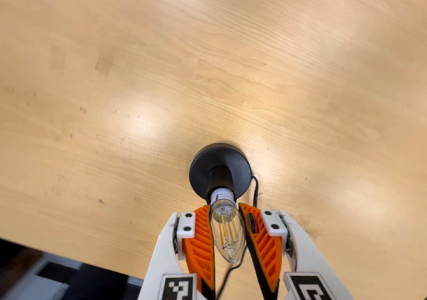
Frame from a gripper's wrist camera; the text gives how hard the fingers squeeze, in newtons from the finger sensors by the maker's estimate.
{"total": 12.4, "left": 12.7, "right": 12.2}